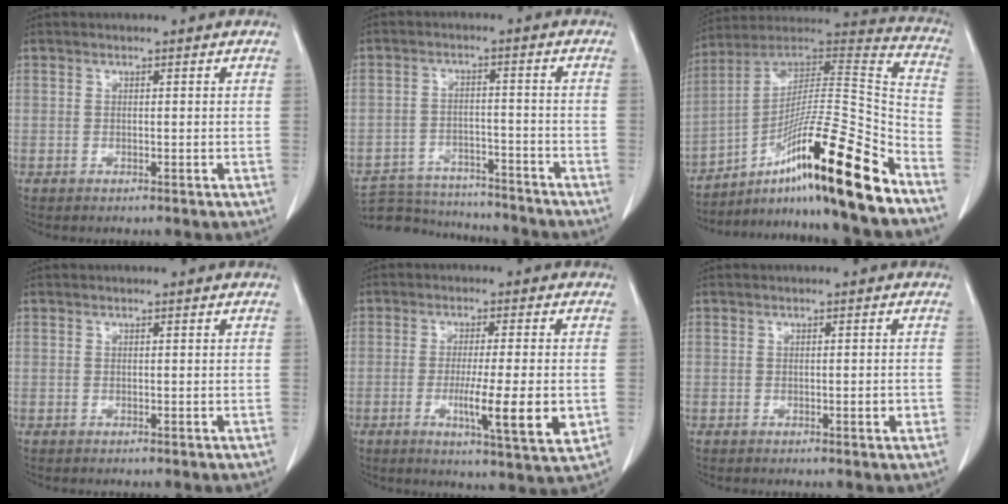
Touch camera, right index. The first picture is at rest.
{"total": 13.5, "force": [-12.9, 3.2, 2.7], "torque": [-0.043, 0.008, -0.188]}
{"total": 24.0, "force": [-14.4, 0.8, 19.2], "torque": [-0.290, 0.004, -0.243]}
{"total": 0.0}
{"total": 10.0, "force": [-2.3, 0.4, 9.7], "torque": [-0.150, -0.022, -0.038]}
{"total": 1.4, "force": [-0.4, 0.3, 1.3], "torque": [-0.018, 0.000, -0.005]}